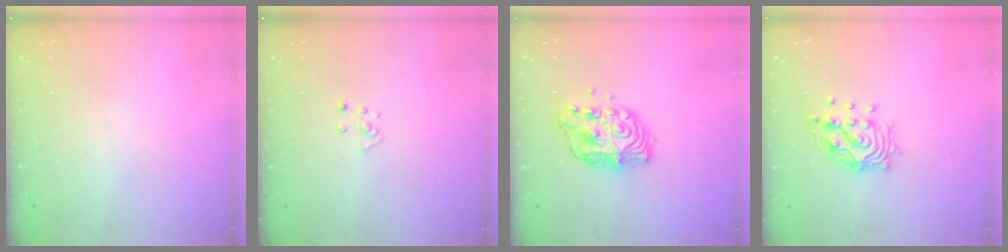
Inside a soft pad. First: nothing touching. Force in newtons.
{"total": 4.2, "press": 4.1, "slide": 0.5}
{"total": 9.8, "press": 9.8, "slide": 0.7}
{"total": 12.8, "press": 12.7, "slide": 1.6}